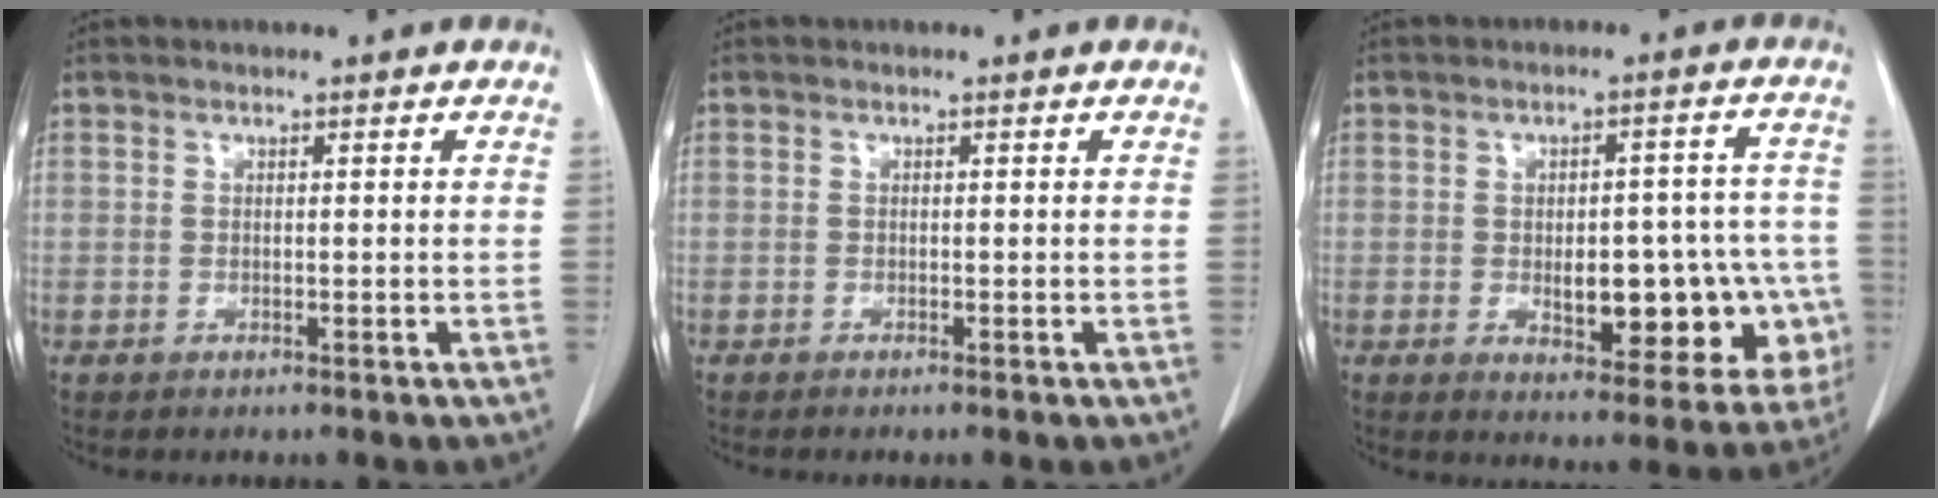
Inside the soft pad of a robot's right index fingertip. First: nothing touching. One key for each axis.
{"total": 0.6, "fx": -0.5, "fy": -0.3, "fz": 0.1, "tx": -0.003, "ty": 0.000, "tz": -0.010}
{"total": 14.9, "fx": -3.9, "fy": 6.8, "fz": 12.7, "tx": -0.114, "ty": 0.030, "tz": -0.033}